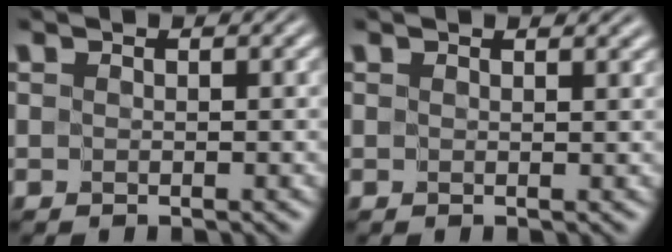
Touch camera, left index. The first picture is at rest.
{"total": 1.9, "force": [1.5, 0.6, 1.0], "torque": [0.001, 0.006, 0.007]}